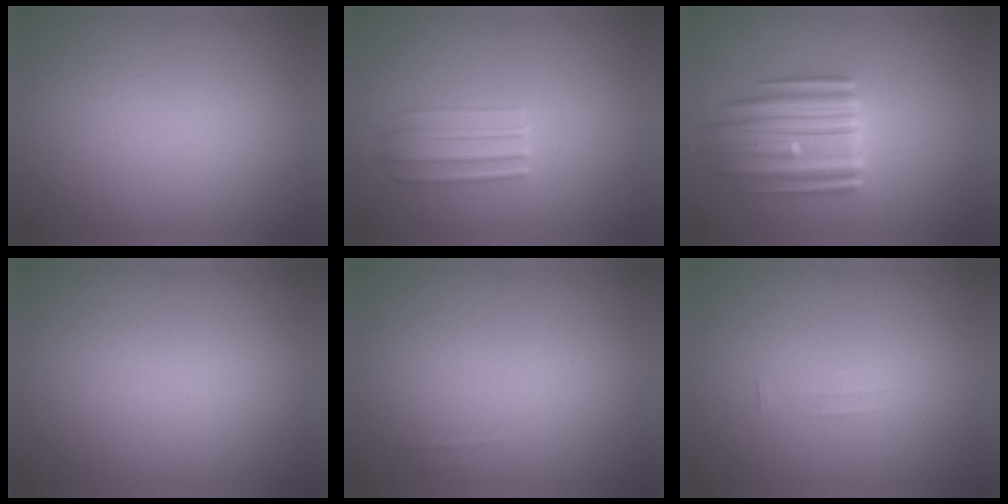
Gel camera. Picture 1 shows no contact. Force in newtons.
{"total": 2.7}
{"total": 5.6}
{"total": 0.0}
{"total": 2.1}
{"total": 1.3}